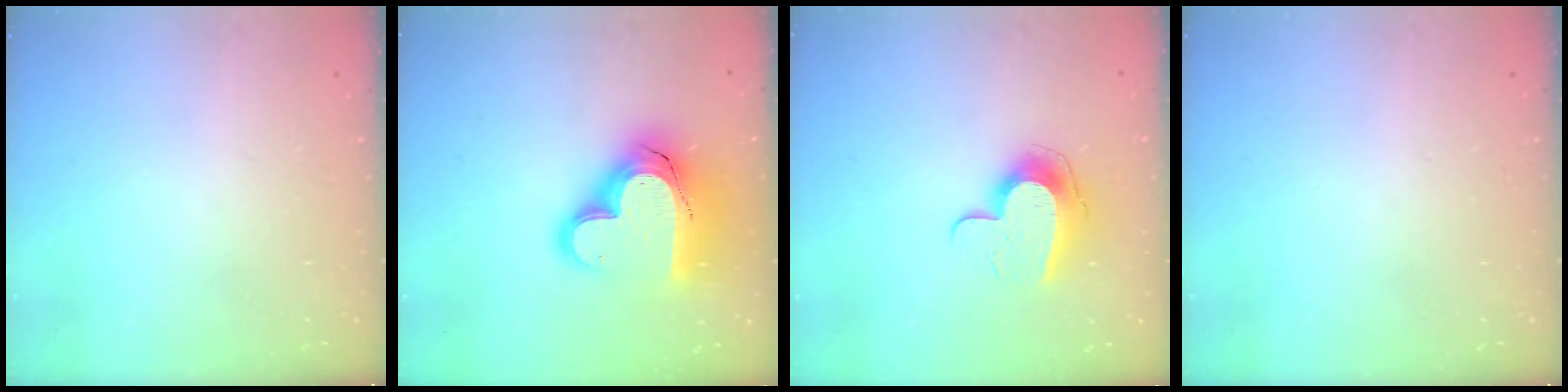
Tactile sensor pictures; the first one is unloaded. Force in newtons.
{"total": 23.7, "press": 23.6, "slide": 2.0}
{"total": 10.8, "press": 10.8, "slide": 0.5}
{"total": 0.0}